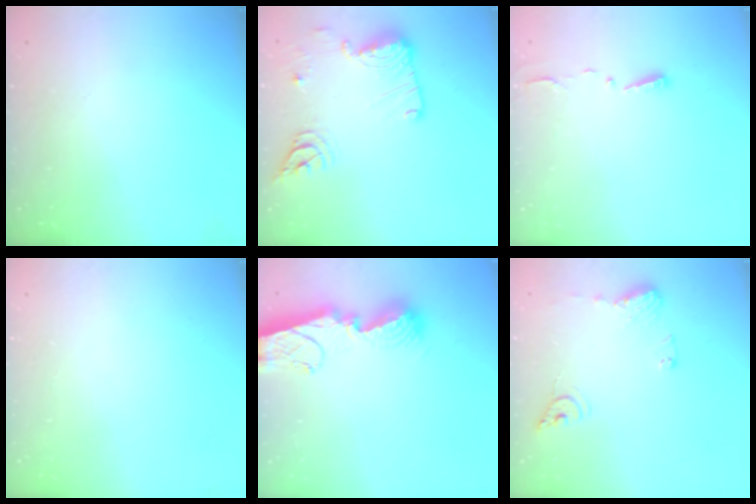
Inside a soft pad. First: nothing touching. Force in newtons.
{"total": 15.4, "press": 15.3, "slide": 1.5}
{"total": 2.7, "press": 2.7, "slide": 0.4}
{"total": 0.0}
{"total": 12.9, "press": 12.9, "slide": 1.4}
{"total": 10.4, "press": 10.3, "slide": 0.9}